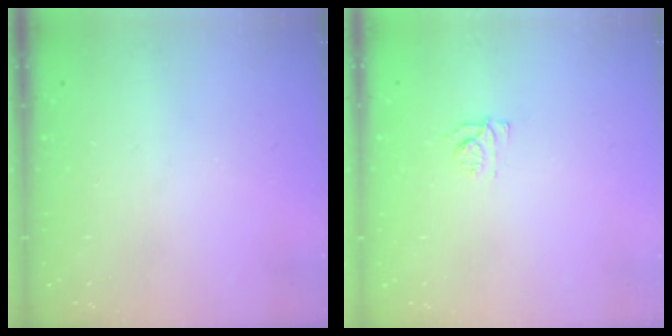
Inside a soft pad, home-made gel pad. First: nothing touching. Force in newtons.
{"total": 6.2, "press": 6.1, "slide": 0.7}